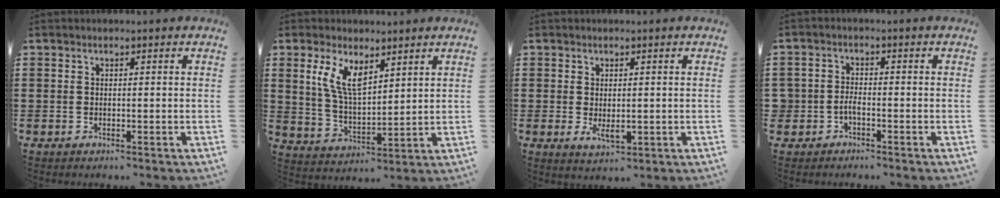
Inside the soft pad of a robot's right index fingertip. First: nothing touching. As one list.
[{"total": 7.3, "force": [4.1, 3.0, 5.2], "torque": [-0.114, -0.006, 0.075]}, {"total": 2.7, "force": [-0.2, 1.3, 2.3], "torque": [-0.042, 0.002, -0.002]}, {"total": 2.1, "force": [-1.2, 1.5, 0.9], "torque": [-0.029, 0.000, -0.027]}]